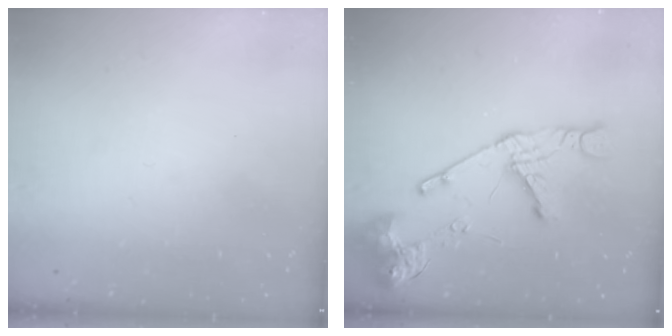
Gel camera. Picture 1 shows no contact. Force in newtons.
{"total": 16.5, "press": 16.5, "slide": 1.6}